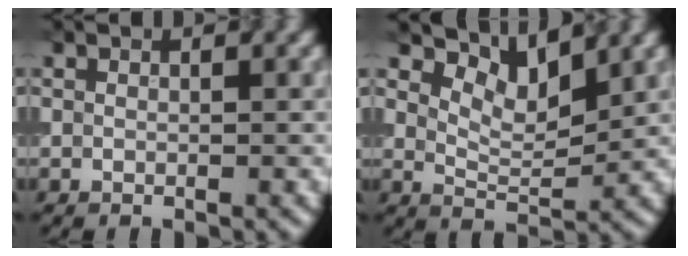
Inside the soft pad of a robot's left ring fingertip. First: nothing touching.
{"total": 4.0, "force": [3.1, 1.3, 2.2], "torque": [-0.045, -0.002, 0.055]}